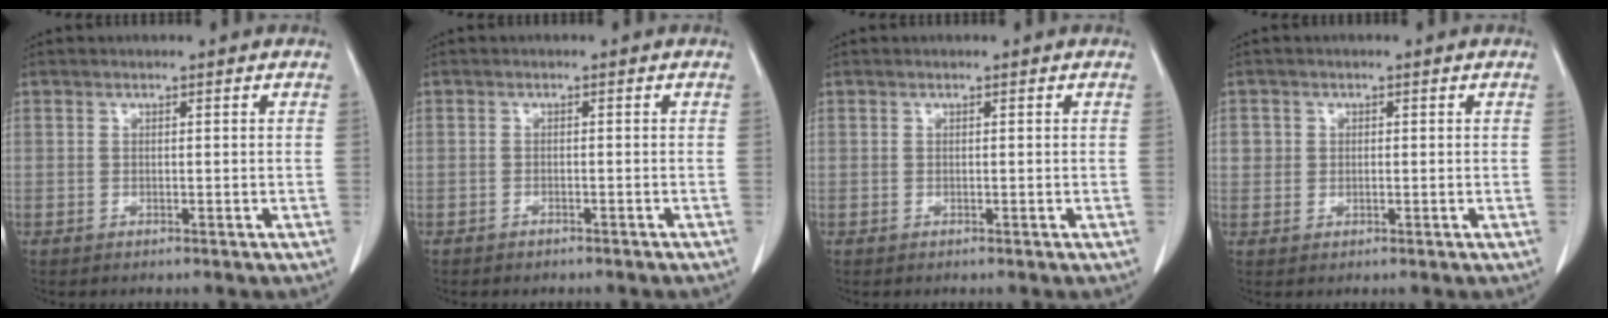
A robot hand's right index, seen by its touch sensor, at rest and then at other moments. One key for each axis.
{"total": 1.8, "fx": -1.6, "fy": 0.6, "fz": 0.7, "tx": -0.015, "ty": -0.002, "tz": -0.017}
{"total": 0.0}
{"total": 2.0, "fx": 0.4, "fy": 1.9, "fz": 0.4, "tx": 0.000, "ty": 0.006, "tz": 0.009}